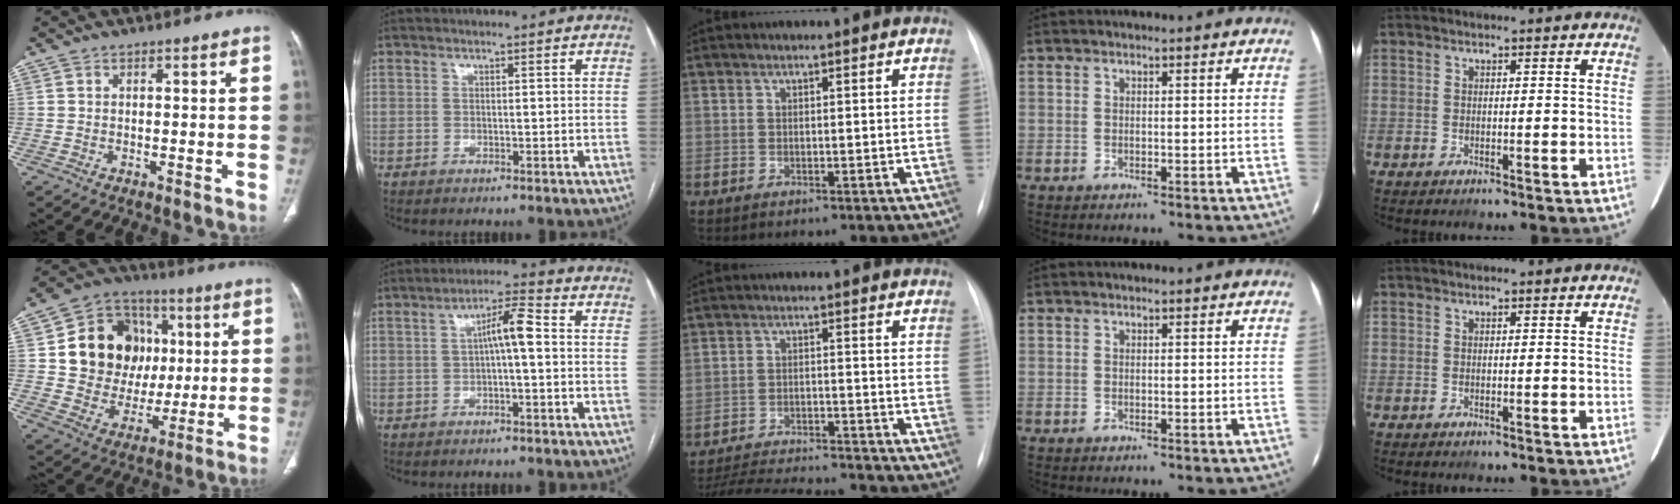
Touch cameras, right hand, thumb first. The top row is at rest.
{"thumb": {"total": 18.6, "force": [3.3, 15.4, 9.9], "torque": [-0.121, 0.010, 0.068]}, "index": {"total": 5.4, "force": [0.1, 0.7, 5.3], "torque": [-0.088, 0.019, 0.001]}, "middle": {"total": 15.8, "force": [-14.8, 1.4, 5.3], "torque": [-0.099, -0.017, -0.216]}}